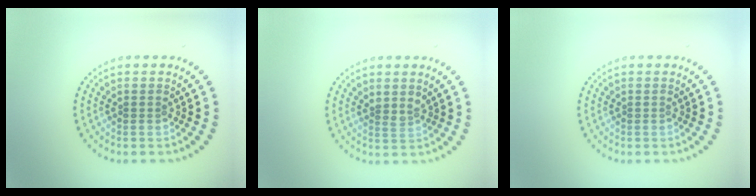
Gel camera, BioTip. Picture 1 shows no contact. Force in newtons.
{"total": 1.4, "press": 1.1, "slide": 0.9}
{"total": 0.0}